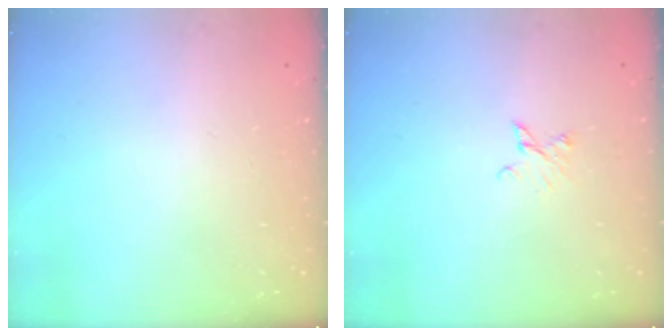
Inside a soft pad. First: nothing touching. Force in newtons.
{"total": 2.5, "press": 2.5, "slide": 0.3}